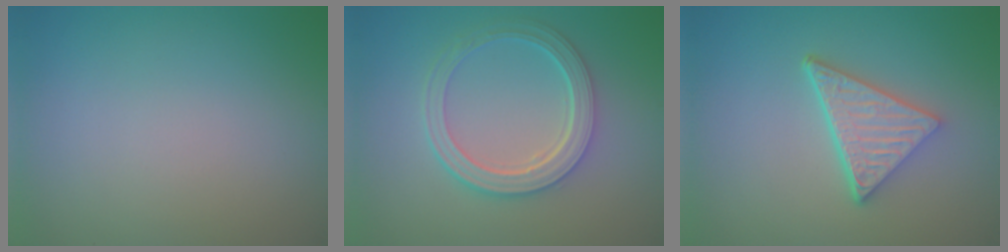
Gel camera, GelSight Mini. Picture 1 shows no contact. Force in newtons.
{"total": 5.0, "press": 3.9, "slide": 3.1}
{"total": 5.2, "press": 3.7, "slide": 3.6}